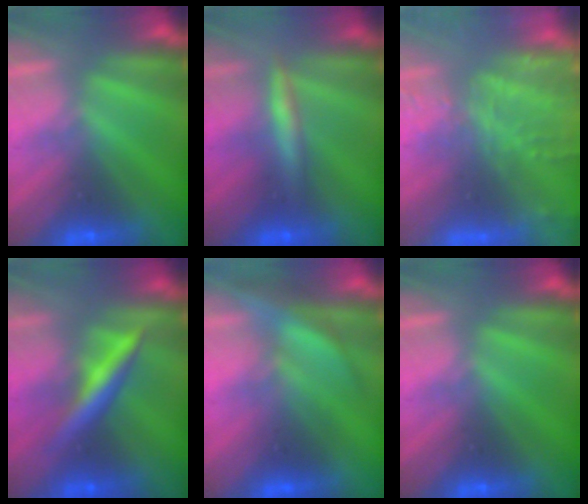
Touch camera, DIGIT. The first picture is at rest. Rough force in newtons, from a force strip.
{"total": 2.6}
{"total": 9.1}
{"total": 2.8}
{"total": 3.2}
{"total": 0.0}